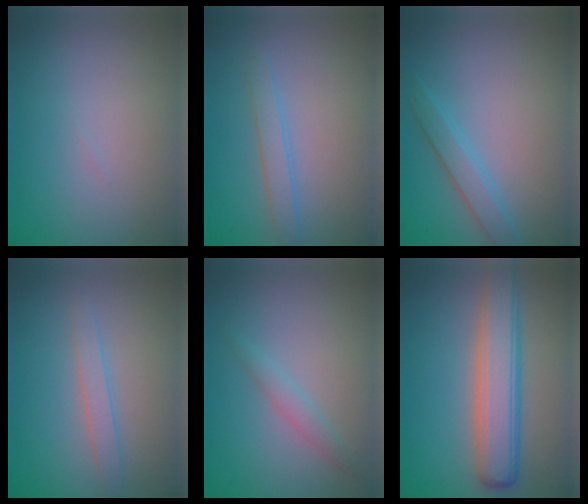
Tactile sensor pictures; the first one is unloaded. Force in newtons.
{"total": 1.7, "press": 1.7, "slide": 0.0}
{"total": 2.2, "press": 2.1, "slide": 0.2}
{"total": 1.6, "press": 1.6, "slide": 0.1}
{"total": 1.3, "press": 1.3, "slide": 0.1}
{"total": 5.9, "press": 5.9, "slide": 0.4}